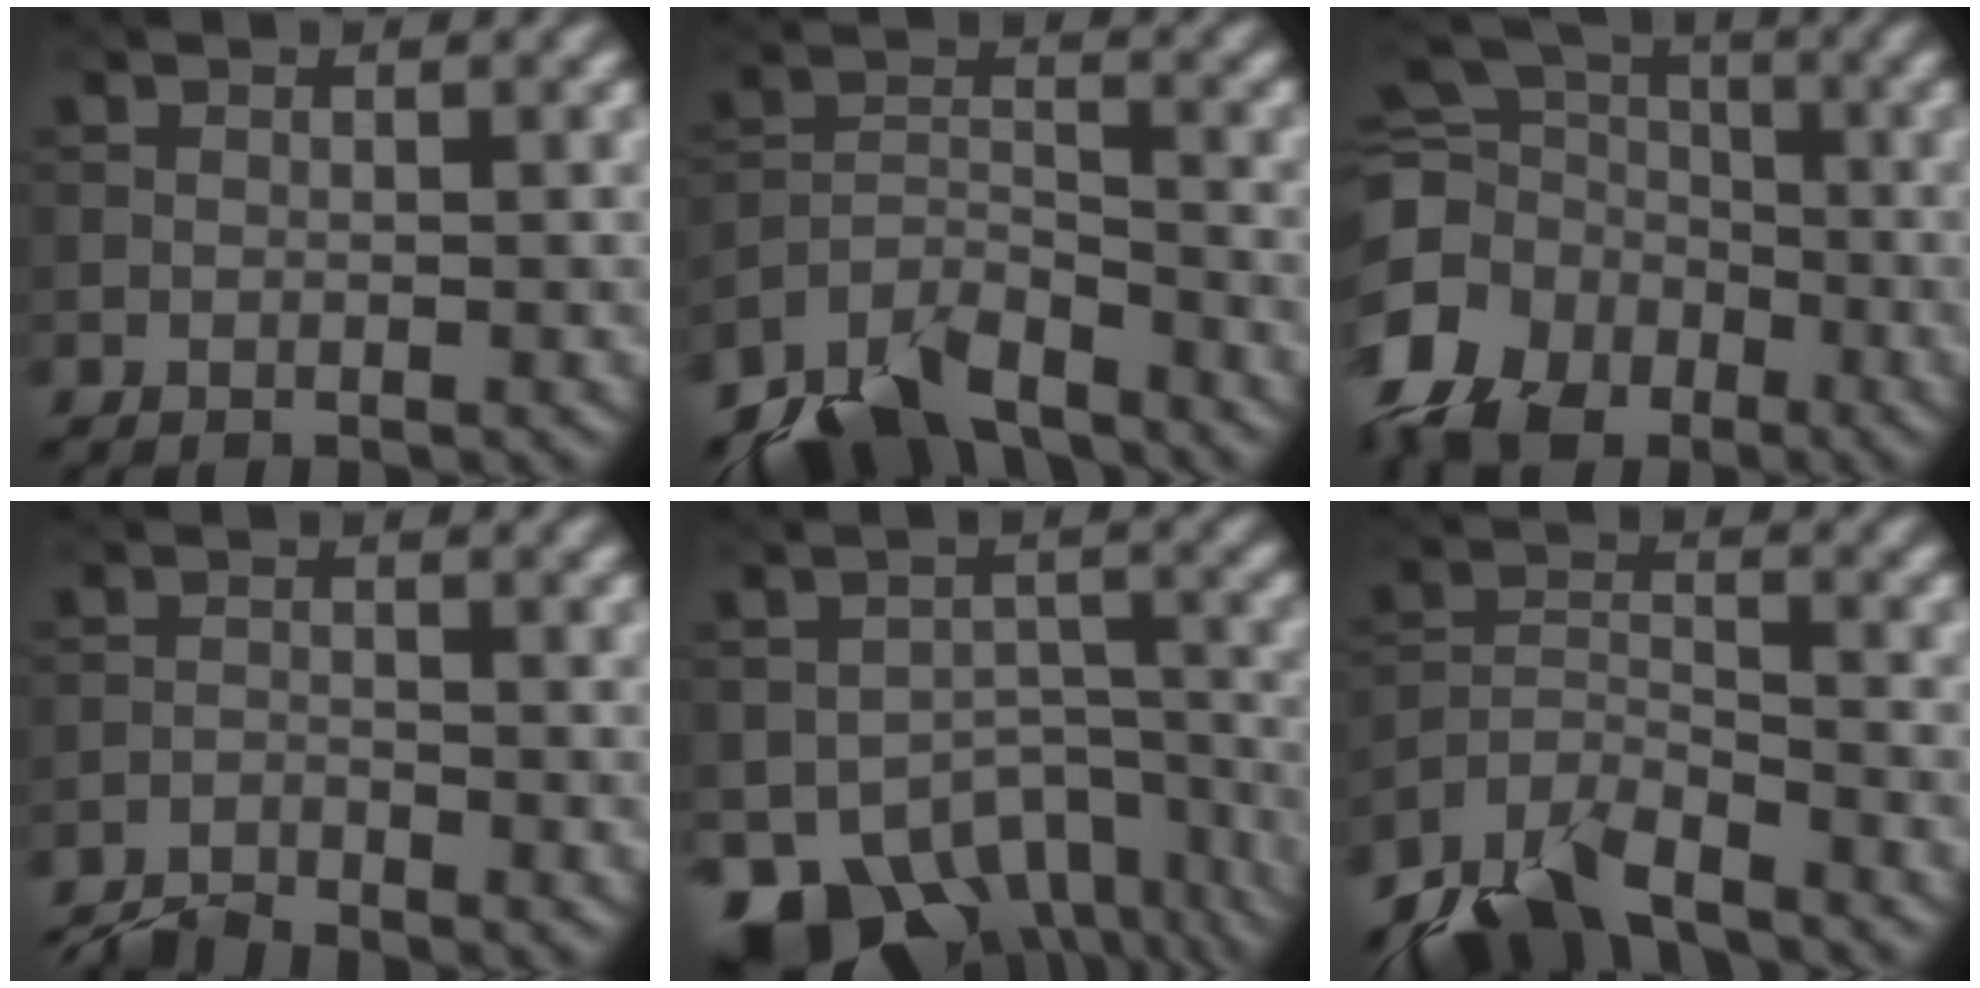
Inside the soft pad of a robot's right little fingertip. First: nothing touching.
{"total": 6.9, "force": [-5.8, 2.6, 2.7], "torque": [-0.042, -0.009, -0.119]}
{"total": 14.1, "force": [-7.1, 10.5, 6.3], "torque": [-0.148, -0.036, -0.127]}
{"total": 2.8, "force": [-2.8, 0.3, 0.5], "torque": [-0.009, -0.005, -0.061]}
{"total": 10.6, "force": [-7.0, 6.3, 4.8], "torque": [-0.076, -0.021, -0.094]}
{"total": 6.2, "force": [-5.3, 2.0, 2.4], "torque": [-0.039, -0.008, -0.110]}